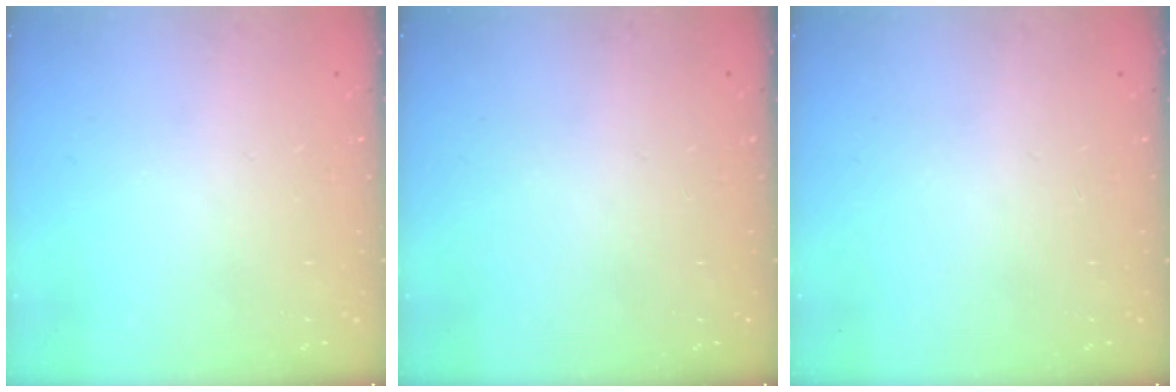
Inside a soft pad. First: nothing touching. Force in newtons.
{"total": 0.0}
{"total": 0.0}